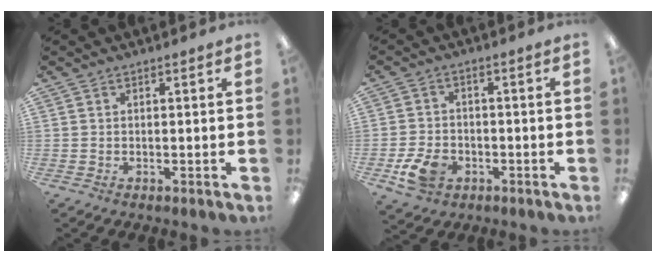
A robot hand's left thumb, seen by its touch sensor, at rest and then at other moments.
{"total": 7.2, "force": [-3.1, 5.1, 4.0], "torque": [-0.082, 0.016, -0.054]}